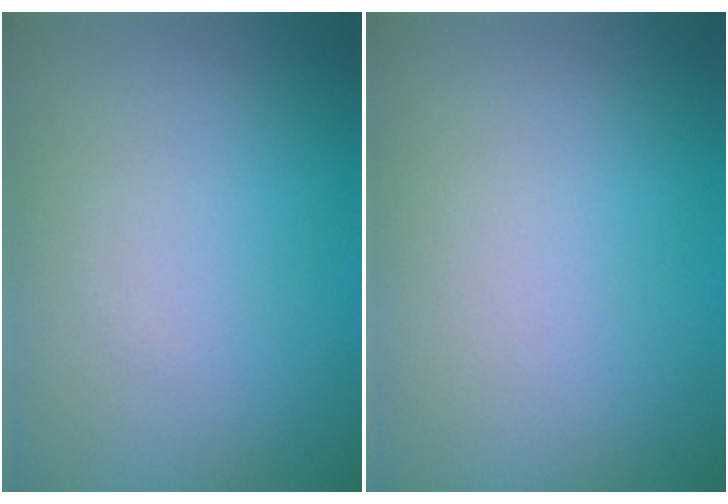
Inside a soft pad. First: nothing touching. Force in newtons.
{"total": 0.0}